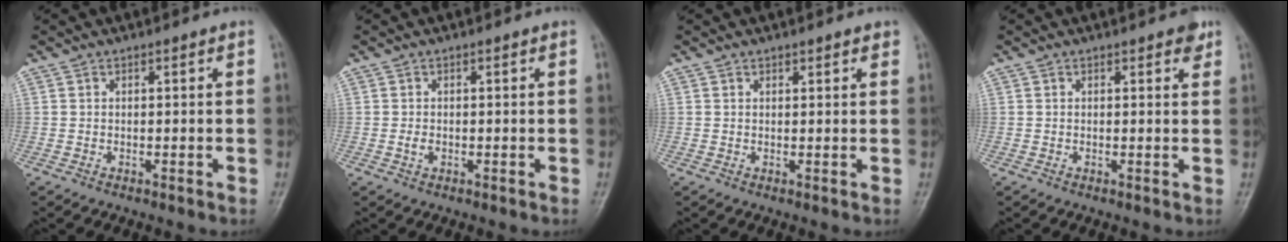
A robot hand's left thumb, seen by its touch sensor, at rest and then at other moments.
{"total": 1.5, "force": [-0.1, 1.0, 1.1], "torque": [-0.018, -0.001, -0.002]}
{"total": 1.7, "force": [1.3, 0.7, 0.9], "torque": [-0.003, -0.005, 0.013]}
{"total": 2.0, "force": [1.3, 0.9, 1.2], "torque": [-0.003, -0.005, 0.012]}